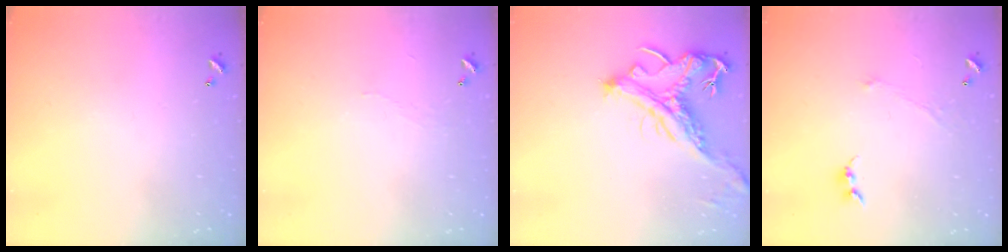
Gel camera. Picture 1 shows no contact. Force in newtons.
{"total": 2.0, "press": 1.9, "slide": 0.4}
{"total": 2.0, "press": 1.5, "slide": 1.3}
{"total": 0.0}